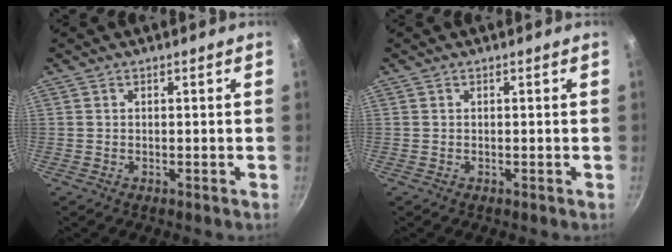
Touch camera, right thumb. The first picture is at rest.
{"total": 0.0}